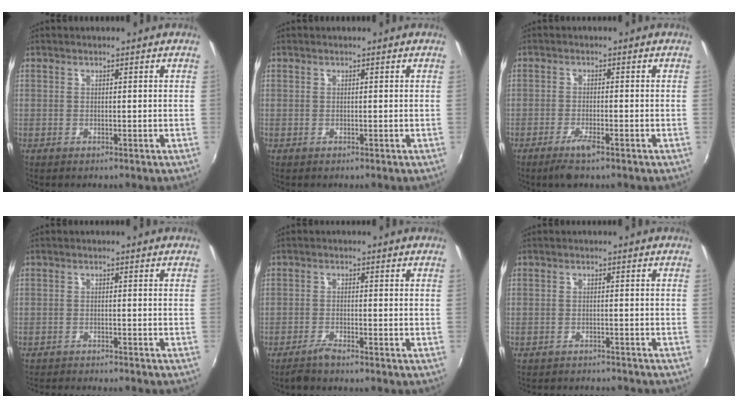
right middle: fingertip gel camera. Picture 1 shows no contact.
{"total": 0.0}
{"total": 3.6, "force": [-2.5, 0.6, 2.6], "torque": [-0.062, -0.008, -0.049]}
{"total": 6.3, "force": [-6.0, 0.6, 2.0], "torque": [-0.055, -0.016, -0.091]}
{"total": 2.5, "force": [-2.3, 0.0, 1.1], "torque": [-0.034, -0.004, -0.047]}
{"total": 8.0, "force": [-7.5, 1.8, 2.3], "torque": [-0.061, -0.012, -0.106]}